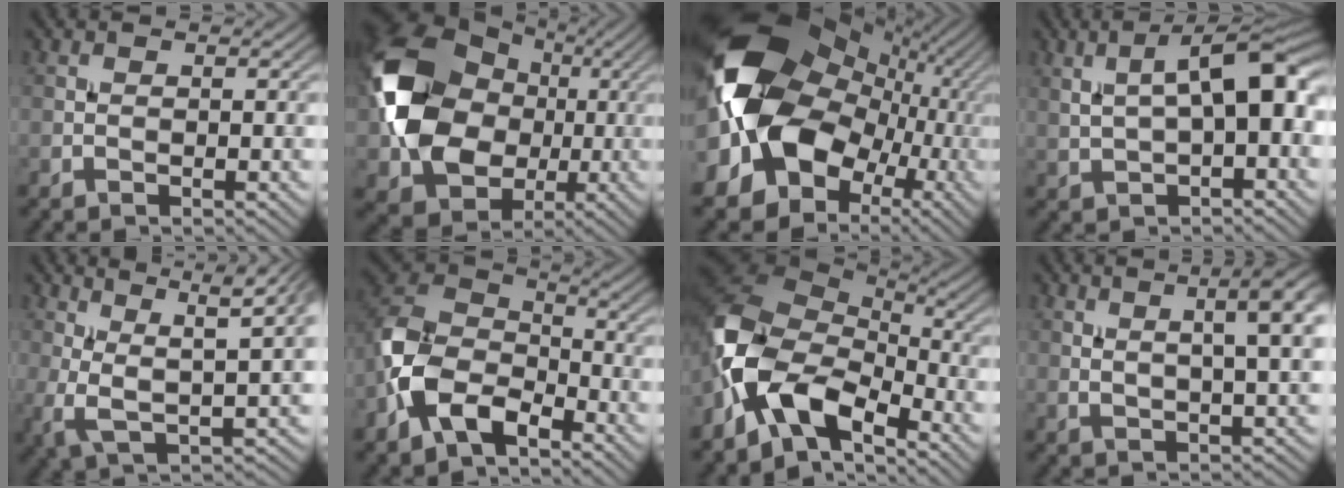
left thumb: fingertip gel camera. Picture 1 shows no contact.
{"total": 15.2, "force": [0.4, 12.5, 8.6], "torque": [-0.196, -0.005, -0.007]}
{"total": 20.2, "force": [0.4, 15.6, 12.8], "torque": [-0.276, -0.020, 0.028]}
{"total": 8.7, "force": [1.5, 3.1, 8.0], "torque": [-0.145, 0.012, 0.030]}
{"total": 9.6, "force": [2.6, 2.8, 8.8], "torque": [-0.179, 0.009, 0.053]}
{"total": 11.9, "force": [-5.6, 7.1, 7.8], "torque": [-0.179, -0.009, -0.124]}
{"total": 13.3, "force": [-6.1, 7.1, 9.4], "torque": [-0.202, -0.009, -0.127]}
{"total": 8.4, "force": [3.2, 1.9, 7.6], "torque": [-0.090, 0.025, 0.044]}